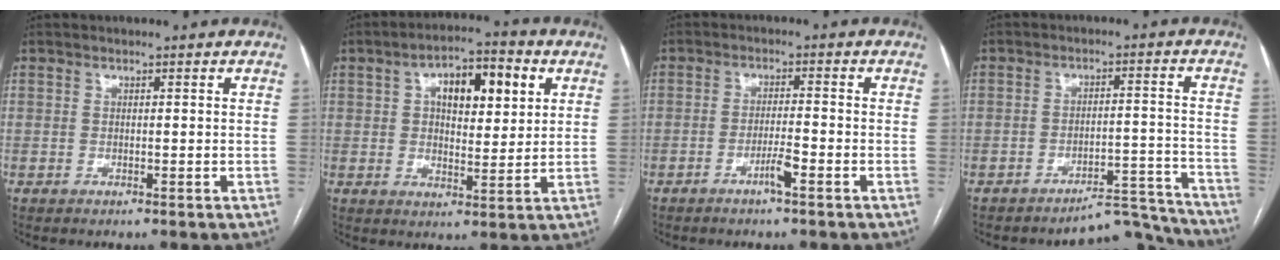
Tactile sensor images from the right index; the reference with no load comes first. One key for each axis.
{"total": 10.2, "fx": 3.4, "fy": 4.3, "fz": 8.7, "tx": -0.135, "ty": 0.022, "tz": 0.051}
{"total": 3.2, "fx": -1.9, "fy": 0.0, "fz": 2.6, "tx": -0.049, "ty": -0.001, "tz": -0.034}
{"total": 8.4, "fx": -8.3, "fy": 1.3, "fz": -0.4, "tx": 0.031, "ty": 0.049, "tz": -0.114}